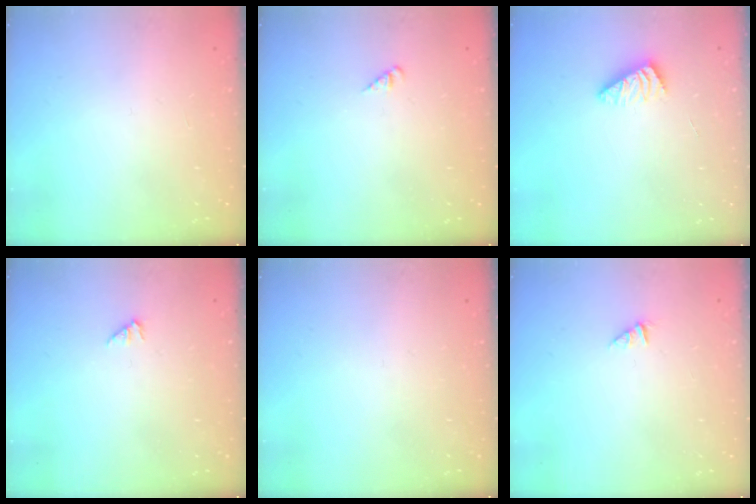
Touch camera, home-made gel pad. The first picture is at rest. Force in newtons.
{"total": 1.4, "press": 1.4, "slide": 0.3}
{"total": 2.2, "press": 2.2, "slide": 0.4}
{"total": 0.0}
{"total": 0.0}
{"total": 0.0}